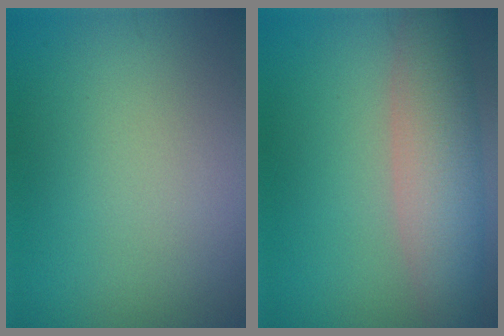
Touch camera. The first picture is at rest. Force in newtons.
{"total": 5.8, "press": 5.8, "slide": 0.5}